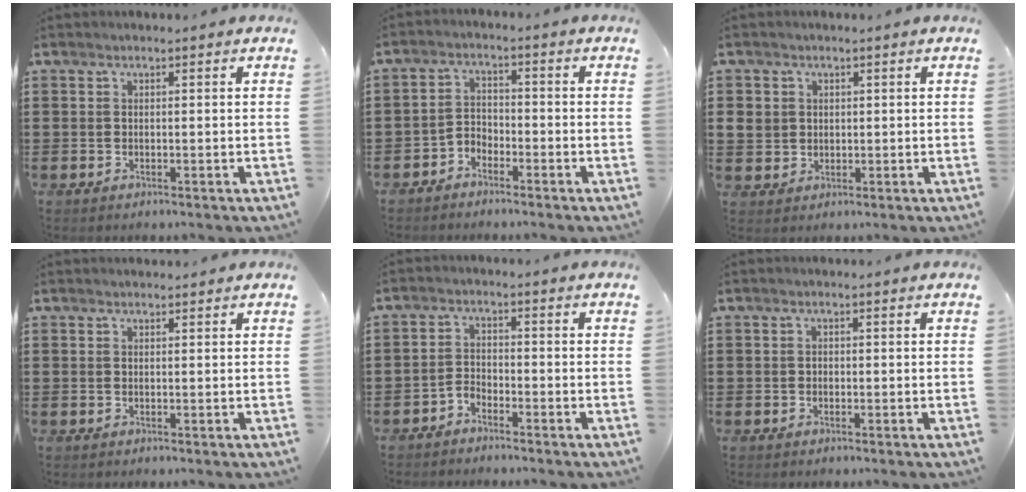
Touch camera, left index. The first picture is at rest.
{"total": 3.0, "force": [-2.8, 0.9, 0.0], "torque": [-0.009, 0.005, -0.063]}
{"total": 2.9, "force": [0.7, 2.7, 0.7], "torque": [-0.025, 0.010, 0.011]}
{"total": 0.5, "force": [0.5, 0.1, 0.1], "torque": [-0.004, -0.001, 0.010]}
{"total": 2.4, "force": [-2.4, 0.4, 0.1], "torque": [-0.009, 0.004, -0.051]}
{"total": 0.5, "force": [-0.2, 0.4, 0.2], "torque": [-0.005, 0.001, -0.004]}